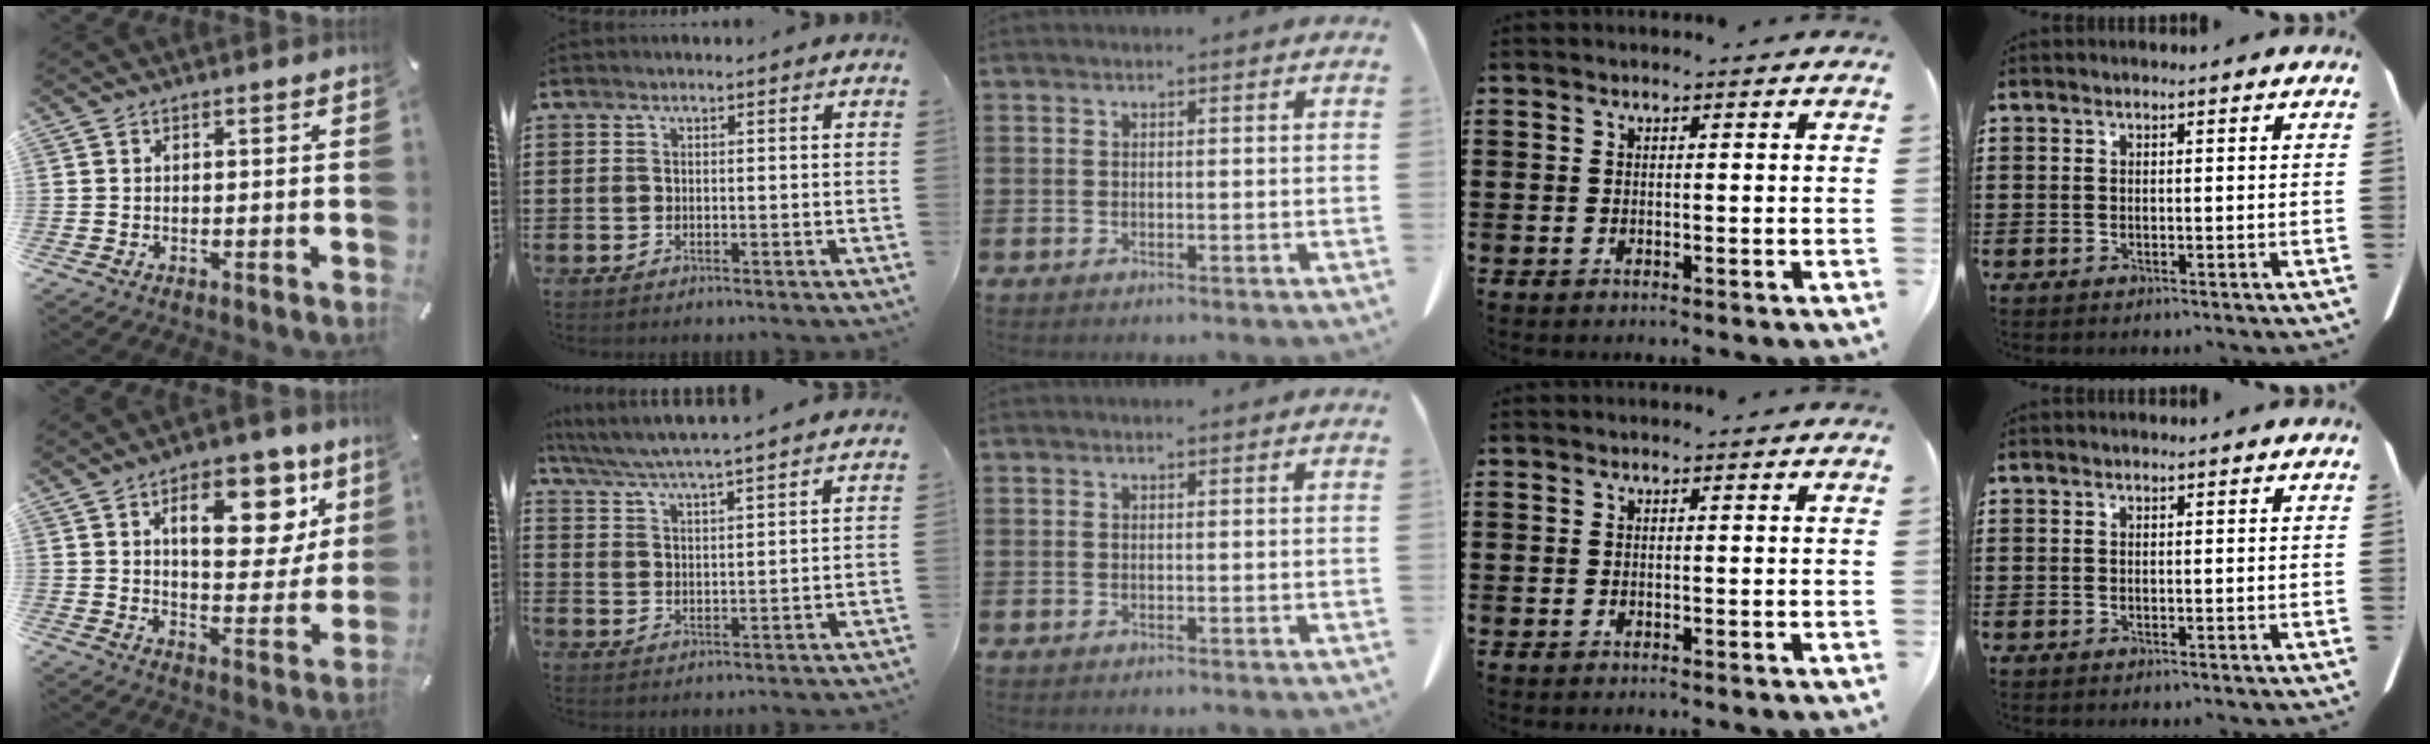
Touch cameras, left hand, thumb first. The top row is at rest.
{"thumb": {"total": 16.3, "force": [7.3, 8.8, 11.5], "torque": [-0.147, -0.030, 0.116]}, "index": {"total": 5.1, "force": [4.8, -0.5, 1.5], "torque": [-0.051, -0.032, 0.080]}}